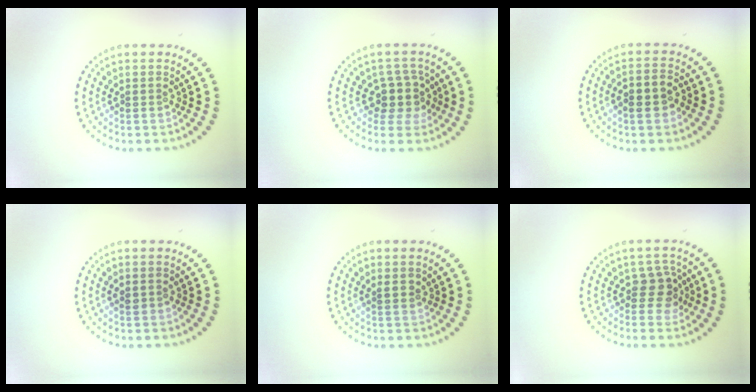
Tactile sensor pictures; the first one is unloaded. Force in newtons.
{"total": 2.7, "press": 2.2, "slide": 1.6}
{"total": 2.8, "press": 2.7, "slide": 0.7}
{"total": 0.7, "press": 0.7, "slide": 0.0}
{"total": 0.6, "press": 0.4, "slide": 0.3}
{"total": 2.4, "press": 2.0, "slide": 1.2}